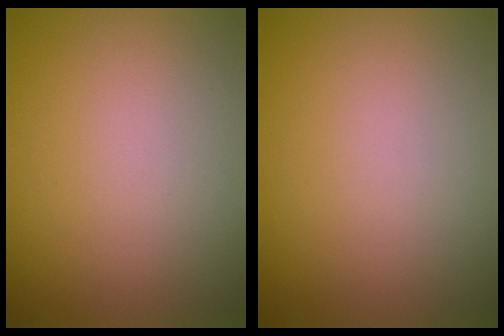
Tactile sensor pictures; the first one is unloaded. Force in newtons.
{"total": 0.0}